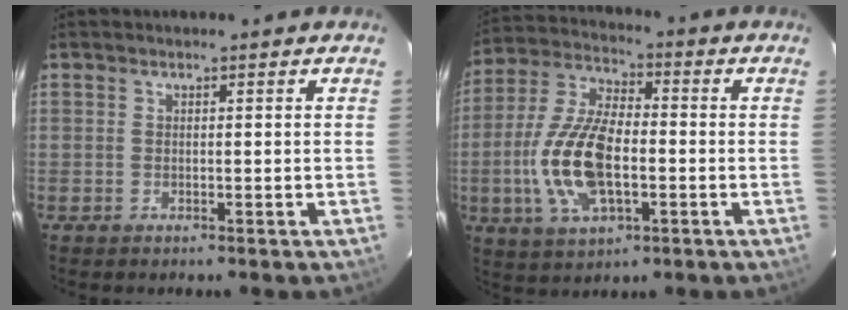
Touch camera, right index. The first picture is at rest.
{"total": 15.5, "force": [-3.1, 7.3, 13.4], "torque": [-0.287, 0.002, -0.056]}